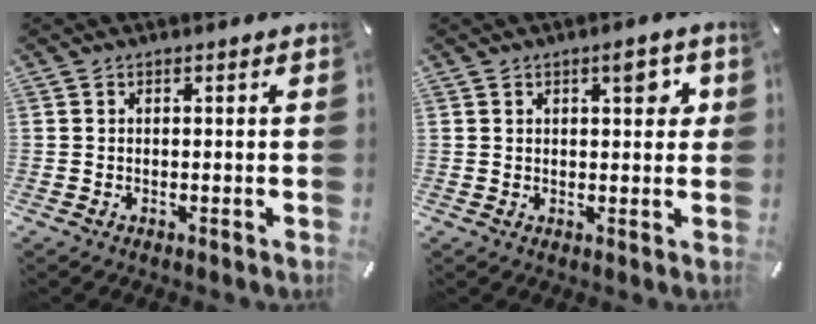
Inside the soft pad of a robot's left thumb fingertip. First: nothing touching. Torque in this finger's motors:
{"motor_torque": [0.67, 0.85, 0.27, -0.41, 0.13]}